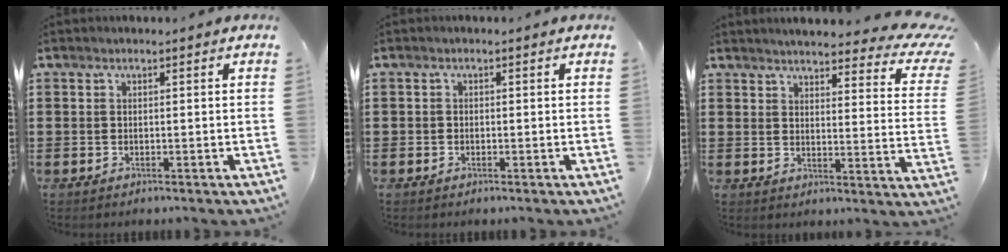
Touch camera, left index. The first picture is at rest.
{"total": 0.6, "force": [-0.3, 0.5, 0.1], "torque": [-0.003, 0.001, -0.006]}
{"total": 5.1, "force": [4.4, 0.5, 2.4], "torque": [-0.050, -0.035, 0.071]}